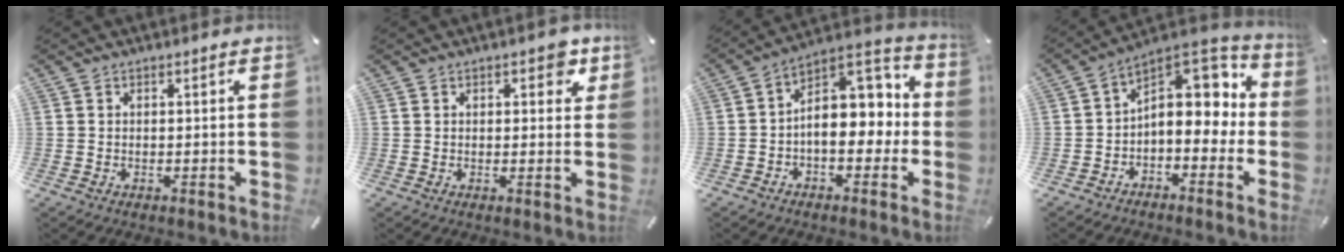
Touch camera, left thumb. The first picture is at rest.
{"total": 4.2, "force": [1.9, 2.5, 2.8], "torque": [-0.022, -0.004, 0.023]}
{"total": 13.5, "force": [0.5, 9.4, 9.6], "torque": [-0.114, -0.011, 0.012]}
{"total": 12.3, "force": [2.6, 8.1, 8.8], "torque": [-0.101, -0.027, 0.043]}